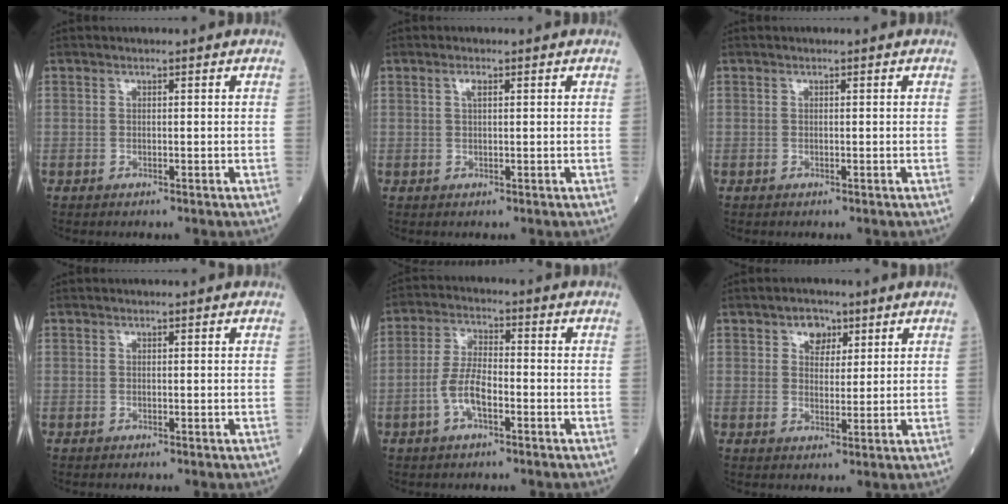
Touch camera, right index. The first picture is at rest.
{"total": 1.1, "force": [0.5, 0.3, 1.0], "torque": [-0.020, 0.002, 0.007]}
{"total": 0.0}
{"total": 0.0}
{"total": 6.0, "force": [-2.3, 2.0, 5.2], "torque": [-0.110, 0.007, -0.048]}
{"total": 3.7, "force": [2.0, 2.6, 1.8], "torque": [-0.024, 0.007, 0.031]}